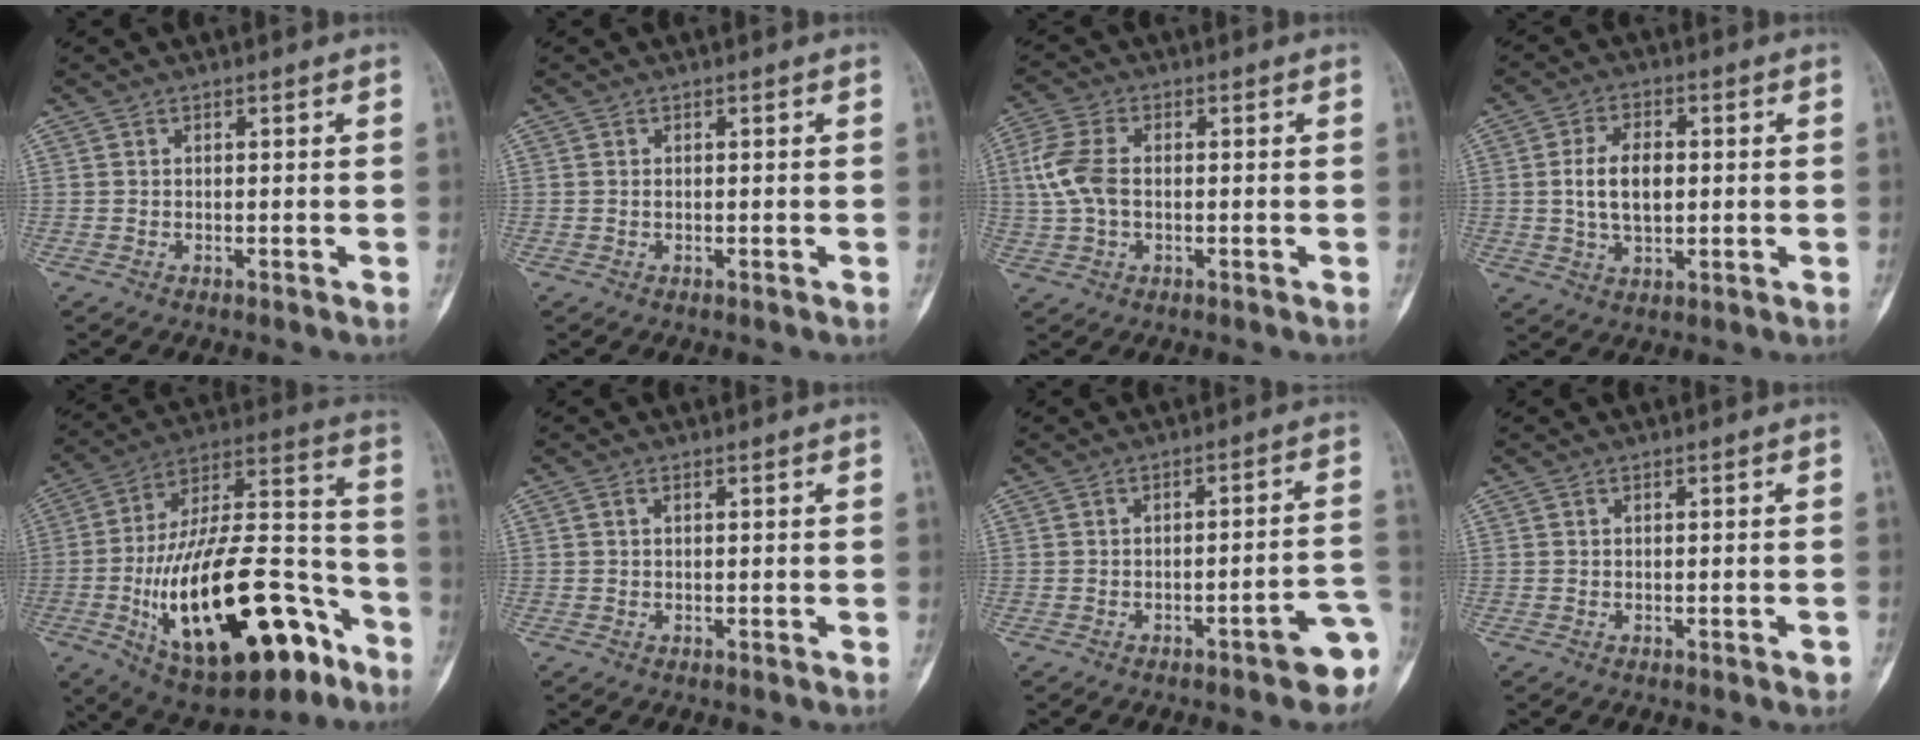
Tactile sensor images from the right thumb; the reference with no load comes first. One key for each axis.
{"total": 0.0}
{"total": 7.5, "fx": 0.2, "fy": 4.6, "fz": 6.0, "tx": -0.144, "ty": 0.013, "tz": 0.000}
{"total": 8.1, "fx": 0.4, "fy": 4.7, "fz": 6.6, "tx": -0.114, "ty": 0.003, "tz": 0.007}
{"total": 32.6, "fx": -13.3, "fy": 13.8, "fz": 26.3, "tx": -0.429, "ty": 0.065, "tz": -0.195}
{"total": 0.7, "fx": 0.2, "fy": 0.3, "fz": 0.5, "tx": -0.012, "ty": 0.004, "tz": 0.003}
{"total": 7.3, "fx": -4.1, "fy": 1.7, "fz": 5.9, "tx": -0.051, "ty": 0.033, "tz": -0.047}
{"total": 1.0, "fx": -0.6, "fy": 0.2, "fz": 0.8, "tx": -0.006, "ty": 0.002, "tz": -0.006}